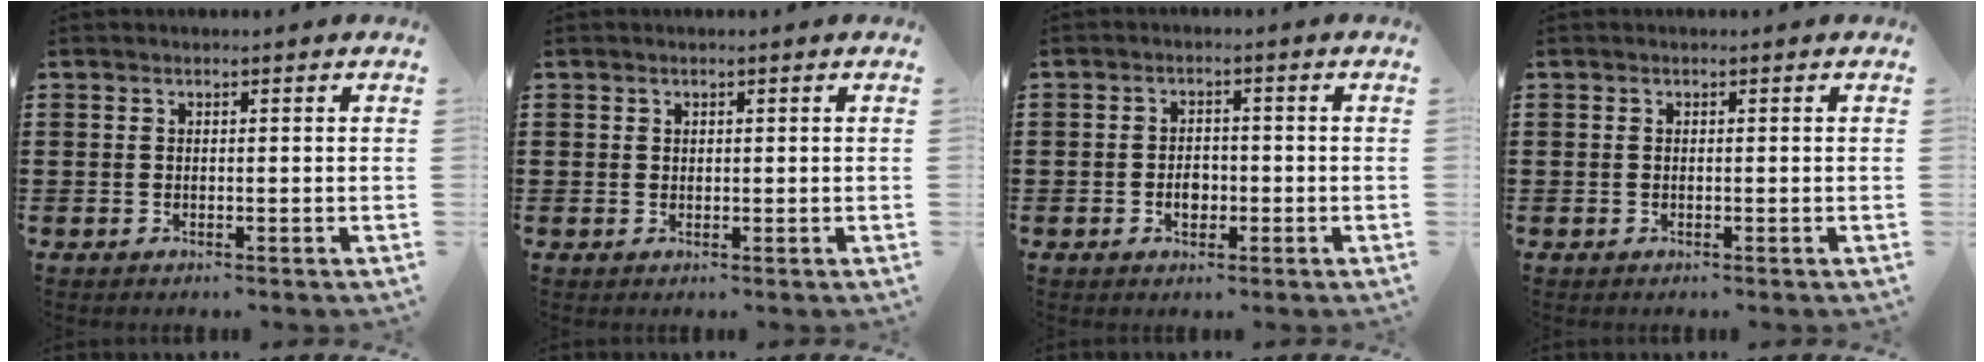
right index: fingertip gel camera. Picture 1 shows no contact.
{"total": 0.7, "force": [0.4, 0.6, 0.1], "torque": [-0.004, 0.003, 0.007]}
{"total": 2.7, "force": [-0.8, 1.8, 1.9], "torque": [-0.029, -0.001, -0.018]}
{"total": 0.0}